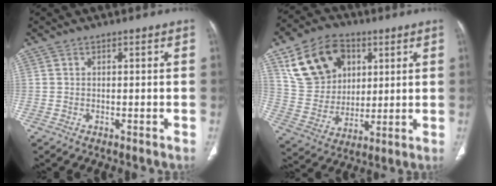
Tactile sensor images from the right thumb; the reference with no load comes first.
{"total": 17.2, "force": [7.1, 12.8, 9.1], "torque": [-0.132, -0.008, 0.137]}